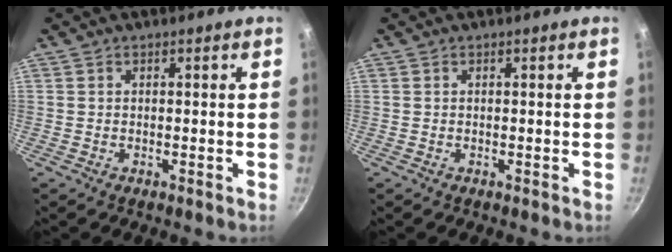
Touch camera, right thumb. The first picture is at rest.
{"total": 0.0}